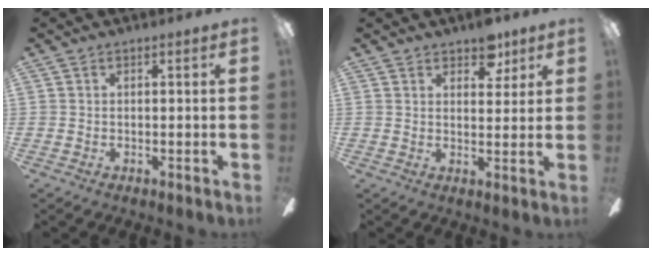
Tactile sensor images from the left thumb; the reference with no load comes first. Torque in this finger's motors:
{"motor_torque": [0.91, 0.26, 0.71, -0.28, 0.00]}